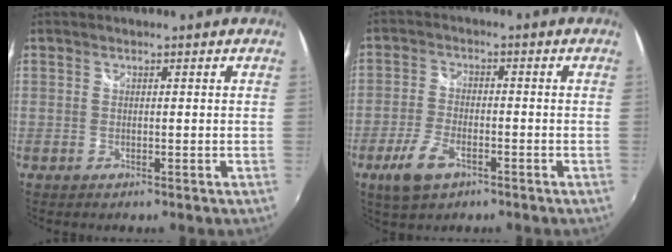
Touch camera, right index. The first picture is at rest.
{"total": 7.4, "force": [-4.2, 3.5, 4.9], "torque": [-0.120, -0.009, -0.077]}